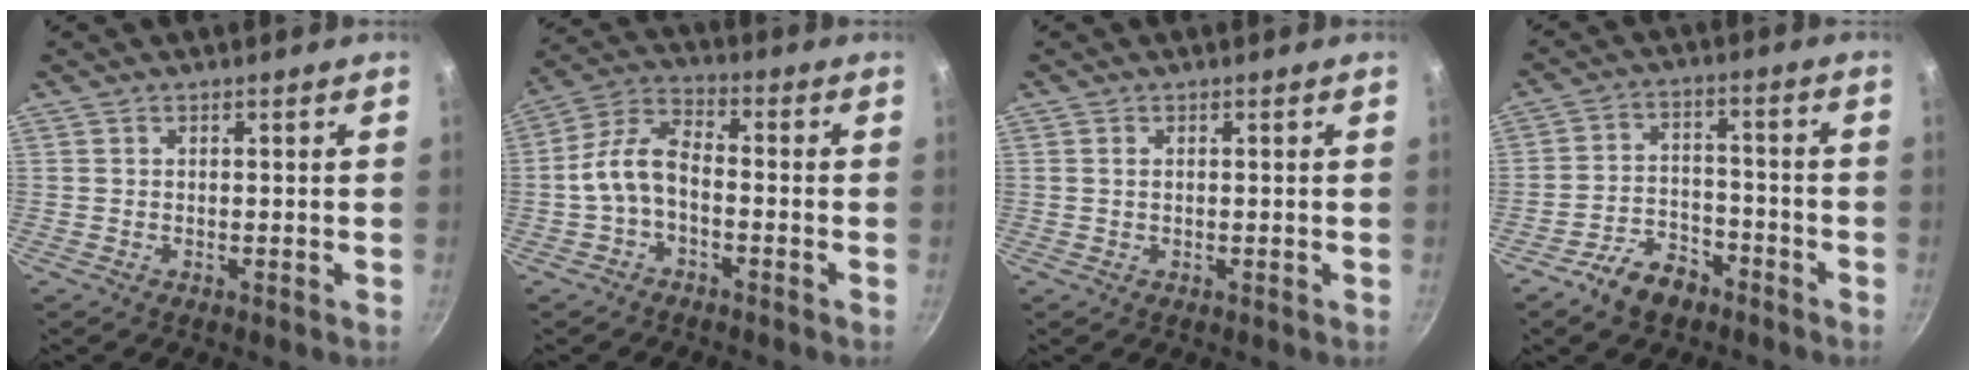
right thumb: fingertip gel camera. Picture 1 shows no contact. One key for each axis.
{"total": 8.3, "fx": -2.3, "fy": 4.7, "fz": 6.5, "tx": -0.124, "ty": 0.043, "tz": -0.054}
{"total": 0.8, "fx": 0.2, "fy": 0.5, "fz": 0.6, "tx": -0.011, "ty": 0.002, "tz": 0.003}
{"total": 8.2, "fx": -5.5, "fy": 4.7, "fz": 3.7, "tx": -0.046, "ty": 0.049, "tz": -0.097}